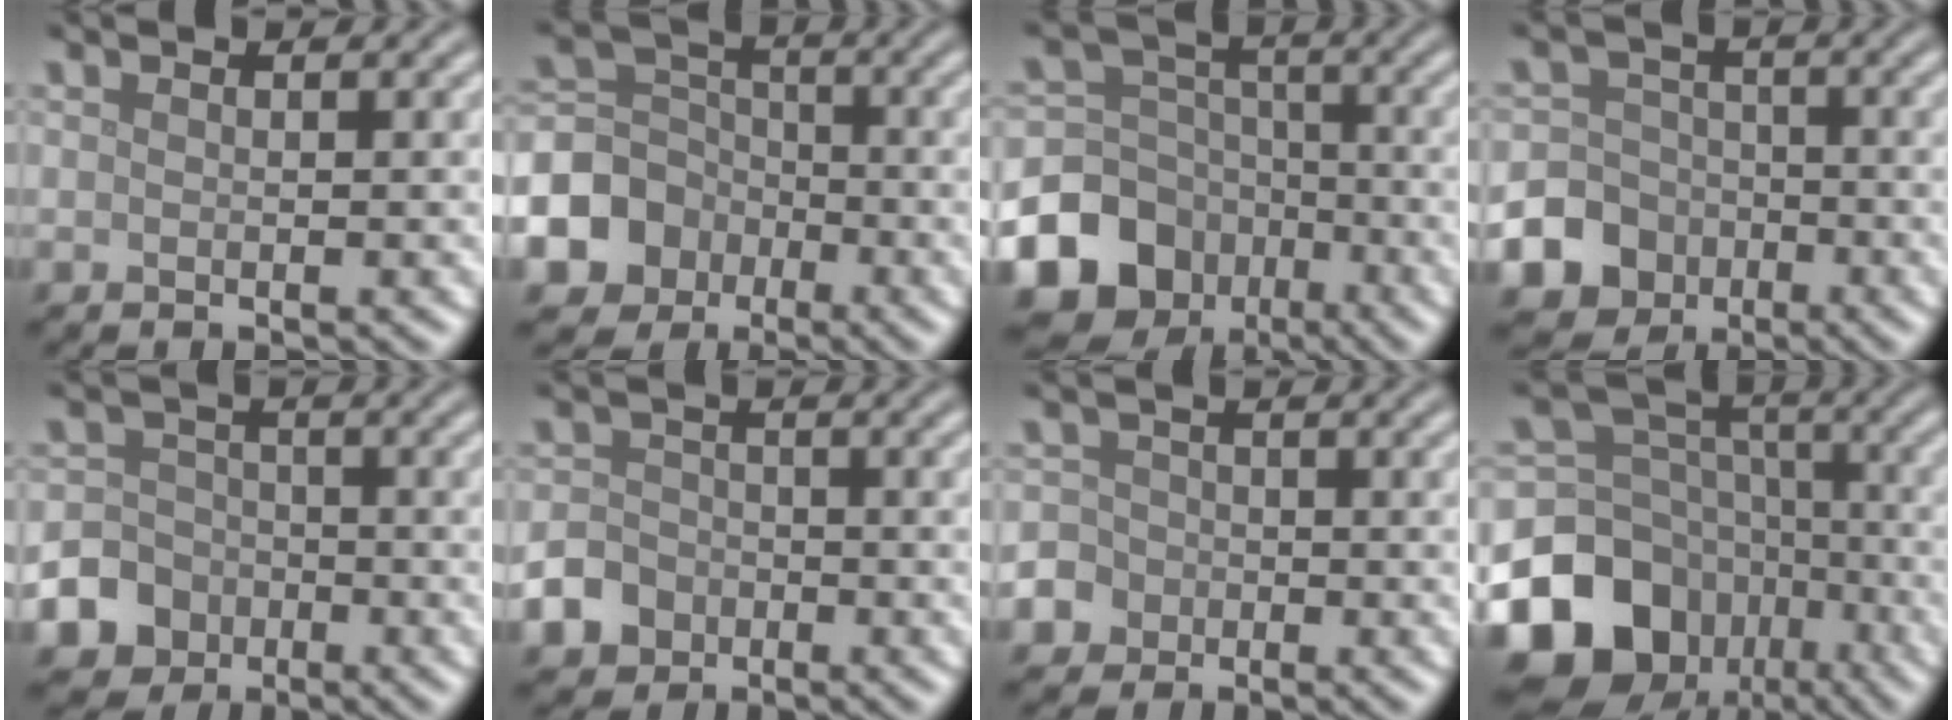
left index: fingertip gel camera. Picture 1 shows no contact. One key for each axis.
{"total": 8.5, "fx": -3.8, "fy": 7.2, "fz": 2.4, "tx": -0.055, "ty": -0.011, "tz": -0.098}
{"total": 12.5, "fx": -6.4, "fy": 10.2, "fz": 3.3, "tx": -0.073, "ty": -0.035, "tz": -0.126}
{"total": 12.2, "fx": -5.4, "fy": 10.8, "fz": 1.7, "tx": -0.051, "ty": -0.041, "tz": -0.103}
{"total": 9.4, "fx": -4.7, "fy": 7.9, "fz": 1.5, "tx": -0.032, "ty": -0.036, "tz": -0.101}
{"total": 5.2, "fx": -3.1, "fy": 4.1, "fz": 1.3, "tx": -0.011, "ty": -0.014, "tz": -0.062}
{"total": 6.4, "fx": -3.1, "fy": 5.4, "fz": 1.2, "tx": -0.027, "ty": -0.016, "tz": -0.074}
{"total": 14.6, "fx": -7.7, "fy": 10.9, "fz": 5.8, "tx": -0.129, "ty": -0.008, "tz": -0.132}